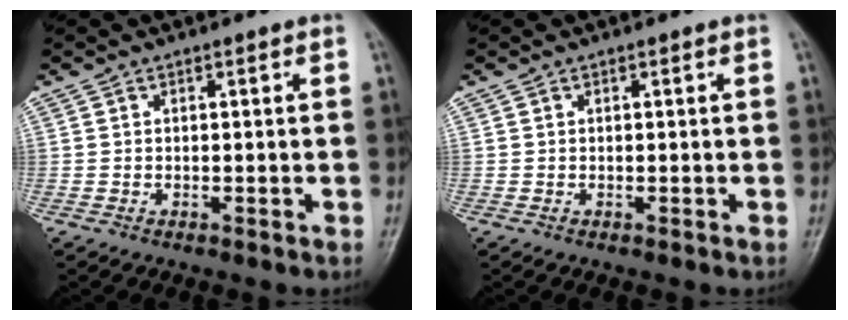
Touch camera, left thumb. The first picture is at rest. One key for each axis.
{"total": 0.0}